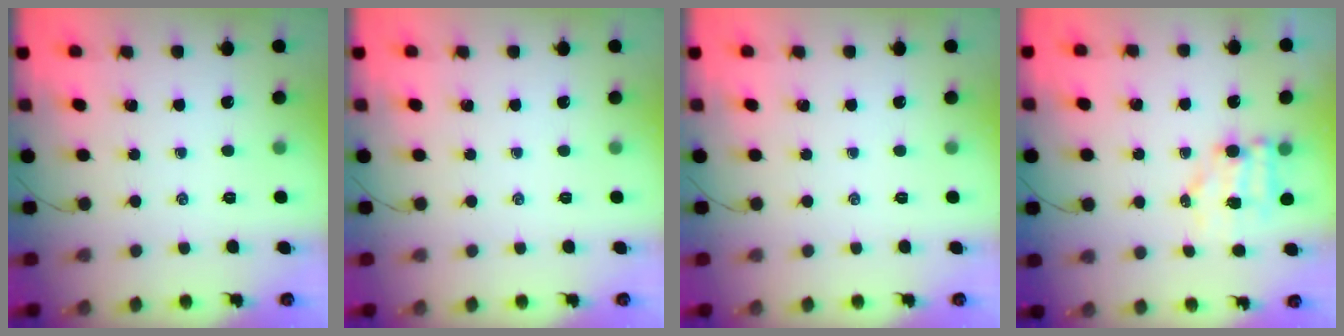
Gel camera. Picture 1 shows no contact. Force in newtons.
{"total": 0.0}
{"total": 0.0}
{"total": 6.2, "press": 6.2, "slide": 0.7}